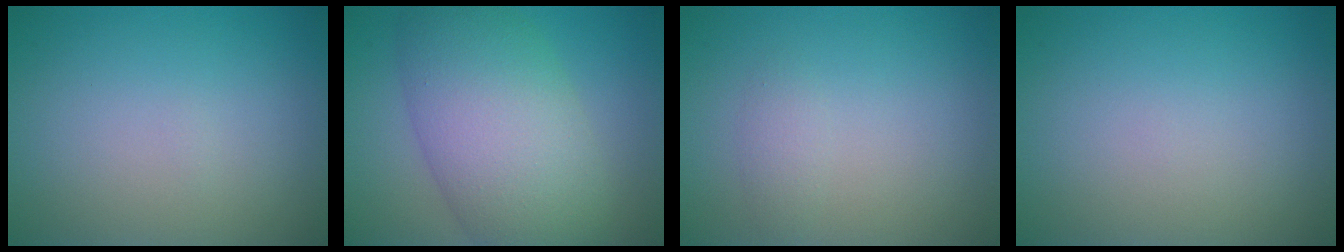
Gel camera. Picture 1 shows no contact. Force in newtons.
{"total": 9.6, "press": 9.6, "slide": 0.2}
{"total": 1.0, "press": 1.0, "slide": 0.0}
{"total": 0.0}